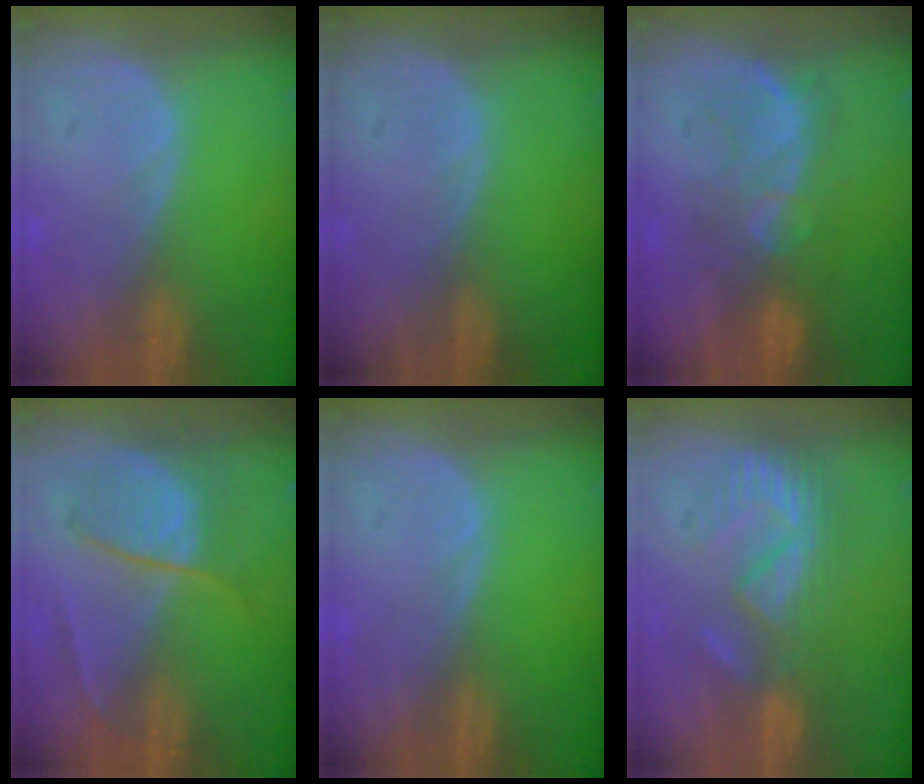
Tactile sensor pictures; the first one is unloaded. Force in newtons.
{"total": 0.0}
{"total": 7.8, "press": 7.7, "slide": 1.2}
{"total": 6.5, "press": 6.2, "slide": 1.9}
{"total": 0.0}
{"total": 8.3, "press": 7.7, "slide": 3.1}